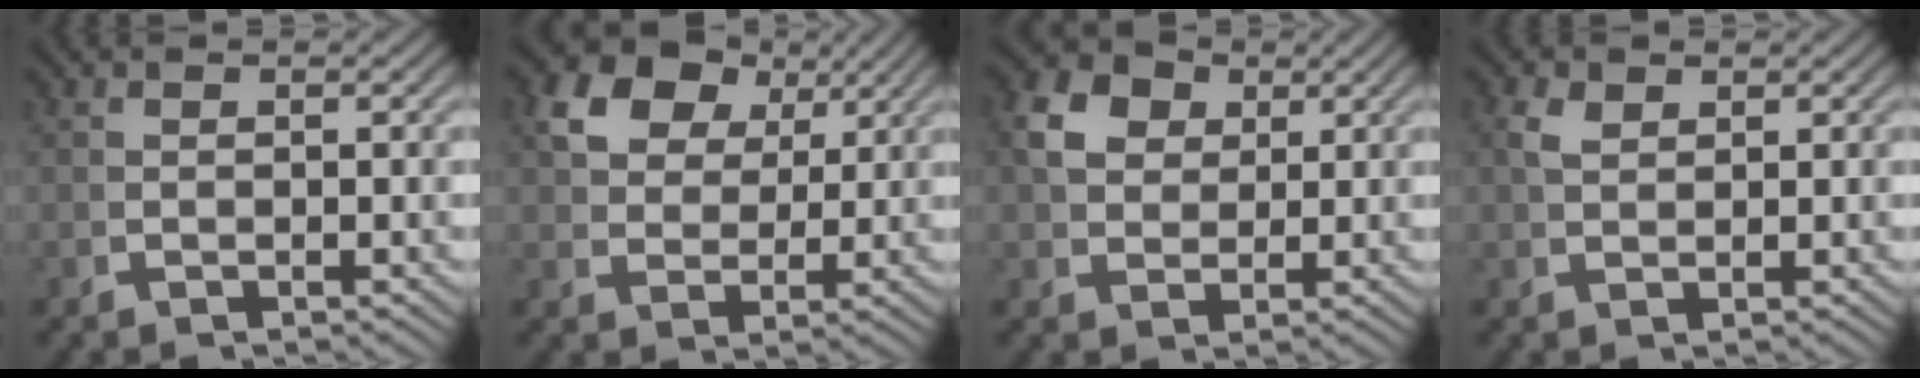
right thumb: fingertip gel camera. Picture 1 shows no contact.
{"total": 8.0, "force": [4.1, 5.4, 4.3], "torque": [-0.092, -0.004, 0.078]}
{"total": 6.4, "force": [2.8, 4.8, 3.2], "torque": [-0.071, -0.002, 0.052]}
{"total": 1.7, "force": [1.5, 0.4, 0.7], "torque": [-0.010, 0.005, 0.034]}